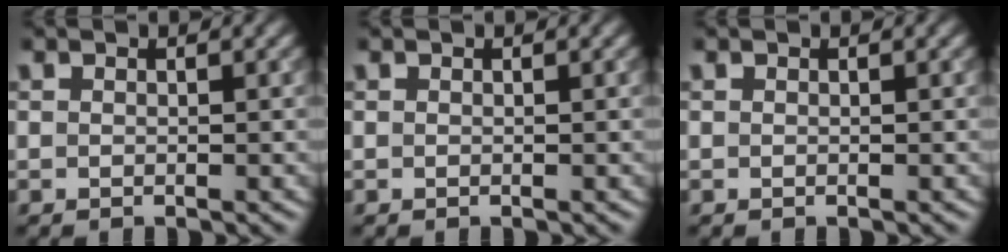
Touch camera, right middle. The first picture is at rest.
{"total": 0.0}
{"total": 0.0}